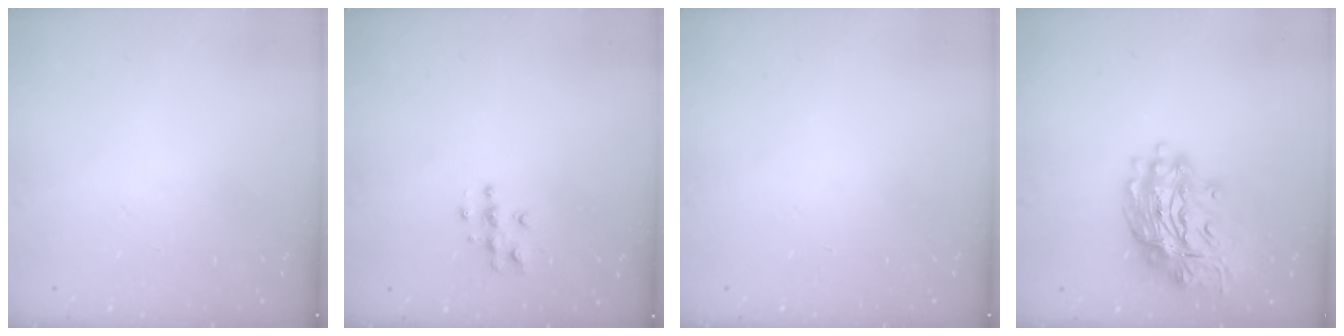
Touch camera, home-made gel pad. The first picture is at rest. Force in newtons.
{"total": 4.3, "press": 4.3, "slide": 0.4}
{"total": 0.0}
{"total": 16.8, "press": 16.7, "slide": 1.9}